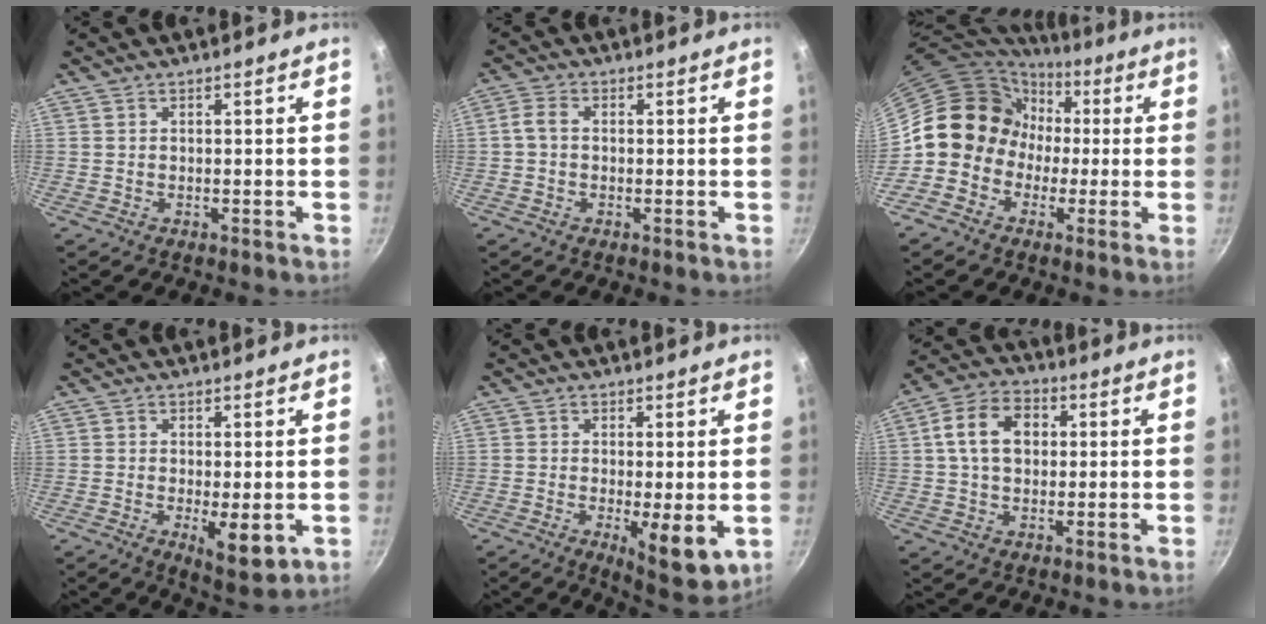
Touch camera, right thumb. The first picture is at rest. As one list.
[{"total": 2.9, "force": [-0.2, 2.2, 1.9], "torque": [-0.044, 0.011, -0.010]}, {"total": 12.8, "force": [0.0, 11.9, 4.7], "torque": [-0.033, 0.036, -0.017]}, {"total": 6.8, "force": [-1.1, 2.5, 6.2], "torque": [-0.086, -0.016, -0.006]}, {"total": 8.4, "force": [-1.2, 2.6, 7.9], "torque": [-0.101, -0.020, -0.009]}, {"total": 10.5, "force": [1.8, 7.7, 7.0], "torque": [-0.102, 0.015, 0.020]}]